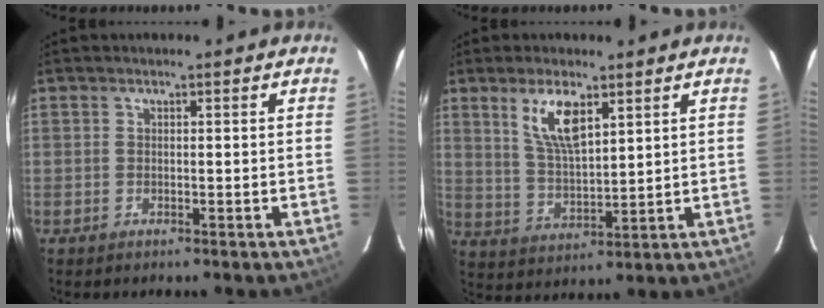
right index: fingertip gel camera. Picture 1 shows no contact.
{"total": 8.6, "force": [4.5, 3.0, 6.6], "torque": [-0.122, -0.002, 0.097]}